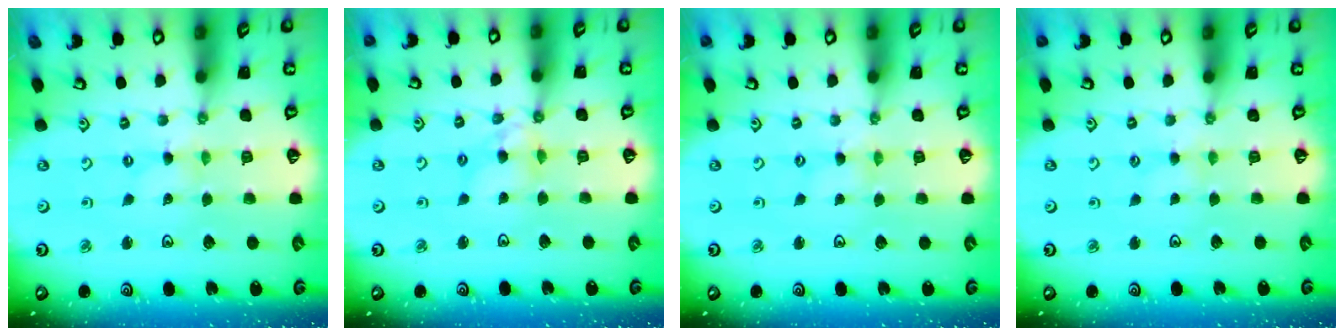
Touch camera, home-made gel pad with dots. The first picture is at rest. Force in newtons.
{"total": 7.3, "press": 7.3, "slide": 0.6}
{"total": 1.1, "press": 1.1, "slide": 0.1}
{"total": 1.7, "press": 1.6, "slide": 0.3}